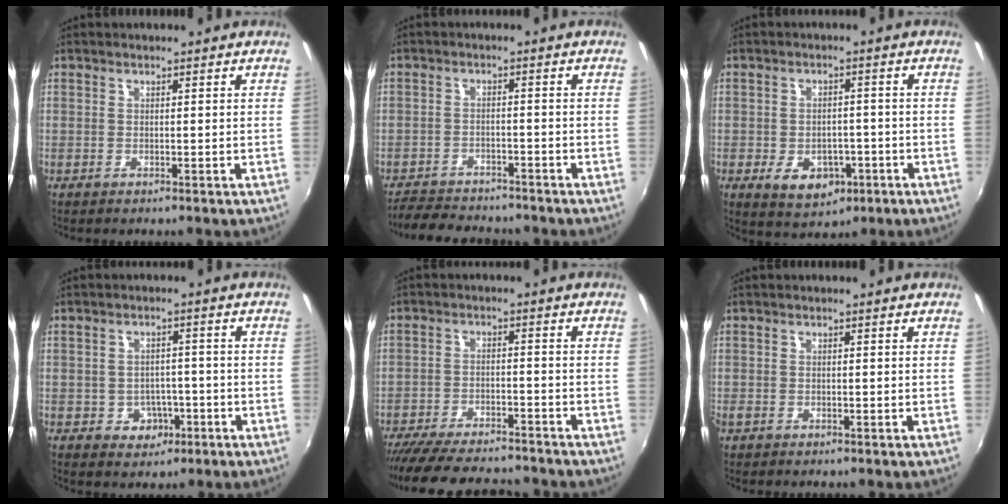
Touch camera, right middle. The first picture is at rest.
{"total": 7.8, "force": [-7.2, 2.6, 1.8], "torque": [-0.064, 0.001, -0.114]}
{"total": 8.0, "force": [-3.5, 5.6, 4.6], "torque": [-0.096, -0.006, -0.043]}
{"total": 4.9, "force": [-2.0, 4.2, 1.4], "torque": [-0.037, 0.007, -0.017]}
{"total": 16.6, "force": [-14.7, 3.8, 6.9], "torque": [-0.146, -0.023, -0.223]}
{"total": 1.1, "force": [-0.7, 0.8, 0.4], "torque": [-0.009, -0.003, -0.014]}